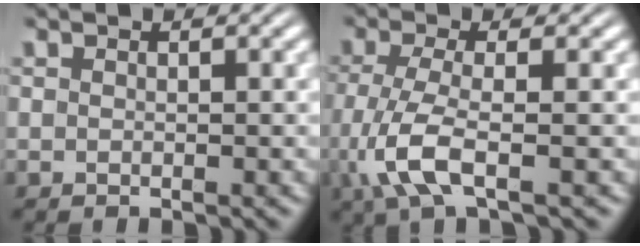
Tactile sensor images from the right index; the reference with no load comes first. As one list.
[{"total": 5.0, "force": [-1.6, 1.9, 4.3], "torque": [-0.116, -0.025, -0.013]}]